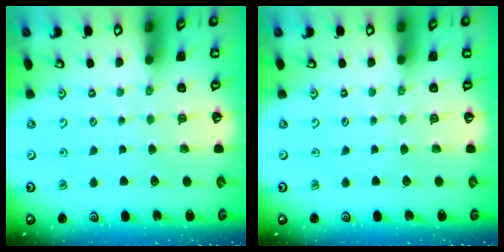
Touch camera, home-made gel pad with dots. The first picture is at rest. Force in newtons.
{"total": 0.0}